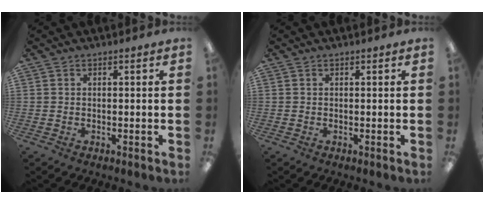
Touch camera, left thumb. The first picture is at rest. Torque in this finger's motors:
{"motor_torque": [0.01, 0.01, -0.01, -0.01, 0.00]}